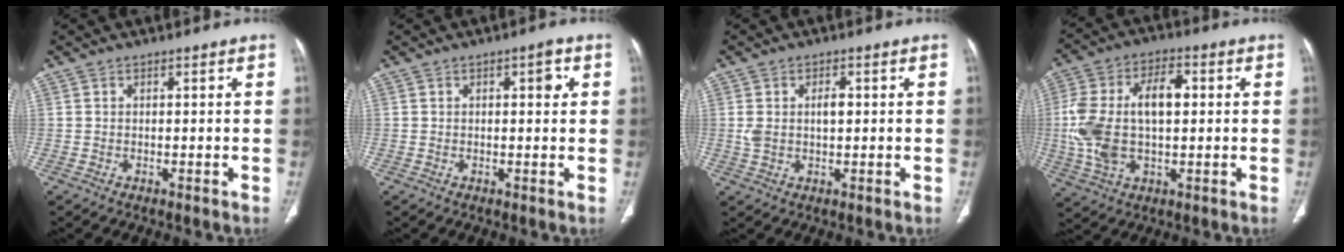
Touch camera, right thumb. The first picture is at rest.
{"total": 2.8, "force": [0.7, 1.2, 2.4], "torque": [-0.027, 0.003, 0.006]}
{"total": 4.7, "force": [0.5, 2.7, 3.8], "torque": [-0.081, 0.012, 0.014]}
{"total": 16.1, "force": [0.6, 8.8, 13.5], "torque": [-0.278, 0.024, 0.014]}